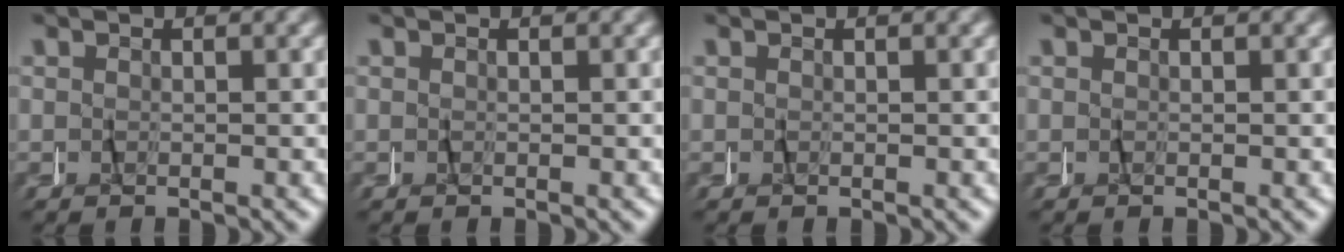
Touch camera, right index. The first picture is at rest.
{"total": 0.0}
{"total": 0.0}
{"total": 0.0}